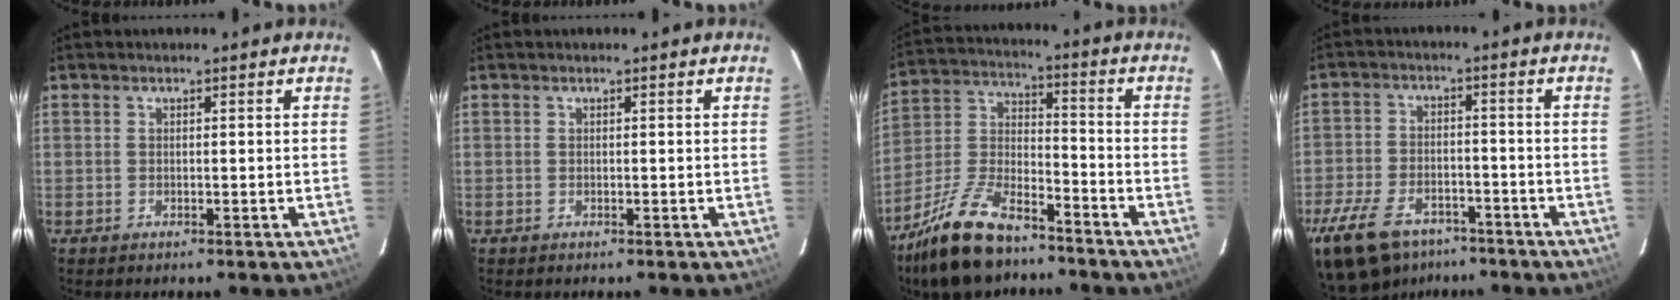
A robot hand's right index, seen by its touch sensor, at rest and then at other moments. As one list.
[{"total": 0.0}, {"total": 16.8, "force": [-12.3, 6.7, 9.3], "torque": [-0.207, 0.003, -0.229]}, {"total": 16.3, "force": [-11.3, 8.5, 8.0], "torque": [-0.199, -0.017, -0.187]}]